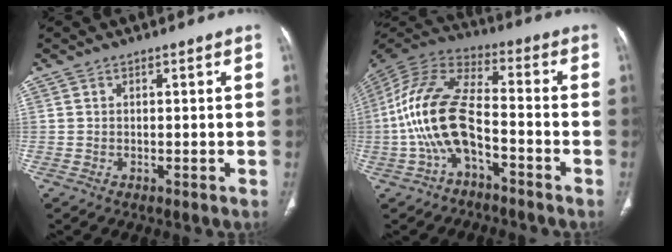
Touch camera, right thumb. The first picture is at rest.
{"total": 14.9, "force": [-4.6, 7.2, 12.2], "torque": [-0.257, 0.055, -0.090]}